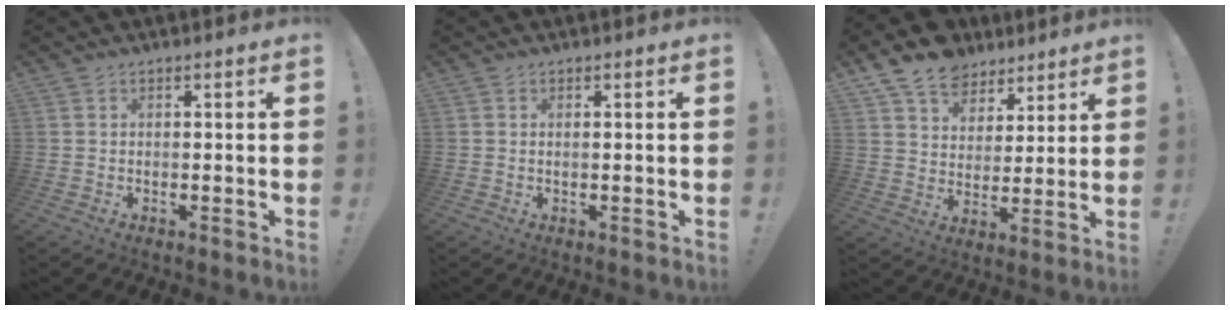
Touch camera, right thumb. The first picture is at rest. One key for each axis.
{"total": 0.6, "fx": 0.2, "fy": -0.2, "fz": 0.5, "tx": -0.002, "ty": -0.003, "tz": 0.001}
{"total": 12.4, "fx": 9.0, "fy": 7.9, "fz": 3.2, "tx": -0.055, "ty": -0.066, "tz": 0.174}